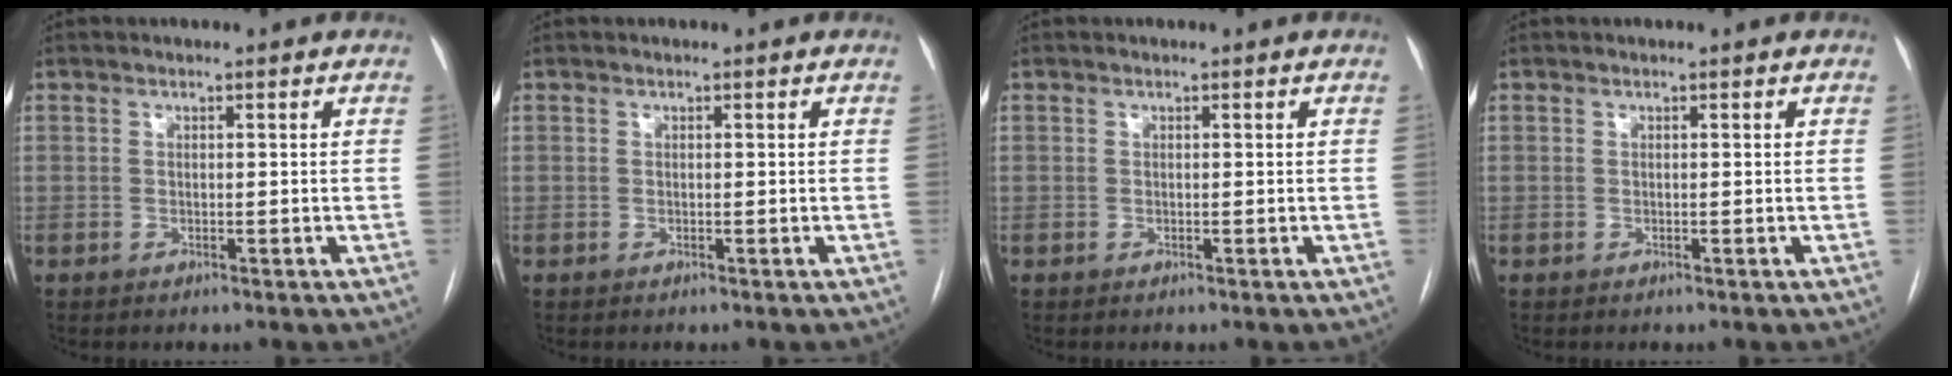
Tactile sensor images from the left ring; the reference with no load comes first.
{"total": 0.0}
{"total": 0.0}
{"total": 0.0}